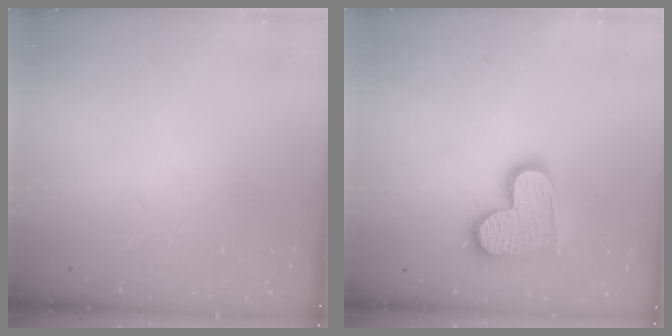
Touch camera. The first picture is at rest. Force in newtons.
{"total": 13.6, "press": 13.5, "slide": 0.9}